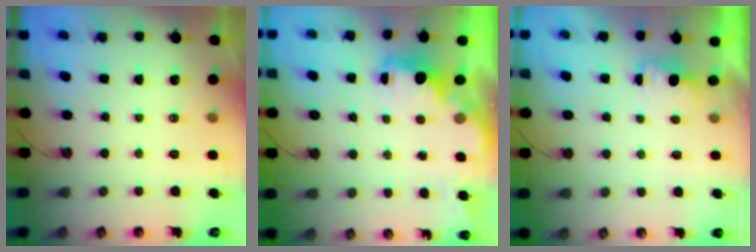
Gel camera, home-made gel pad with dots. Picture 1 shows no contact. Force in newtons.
{"total": 1.8, "press": 1.7, "slide": 0.6}
{"total": 1.0, "press": 0.7, "slide": 0.7}